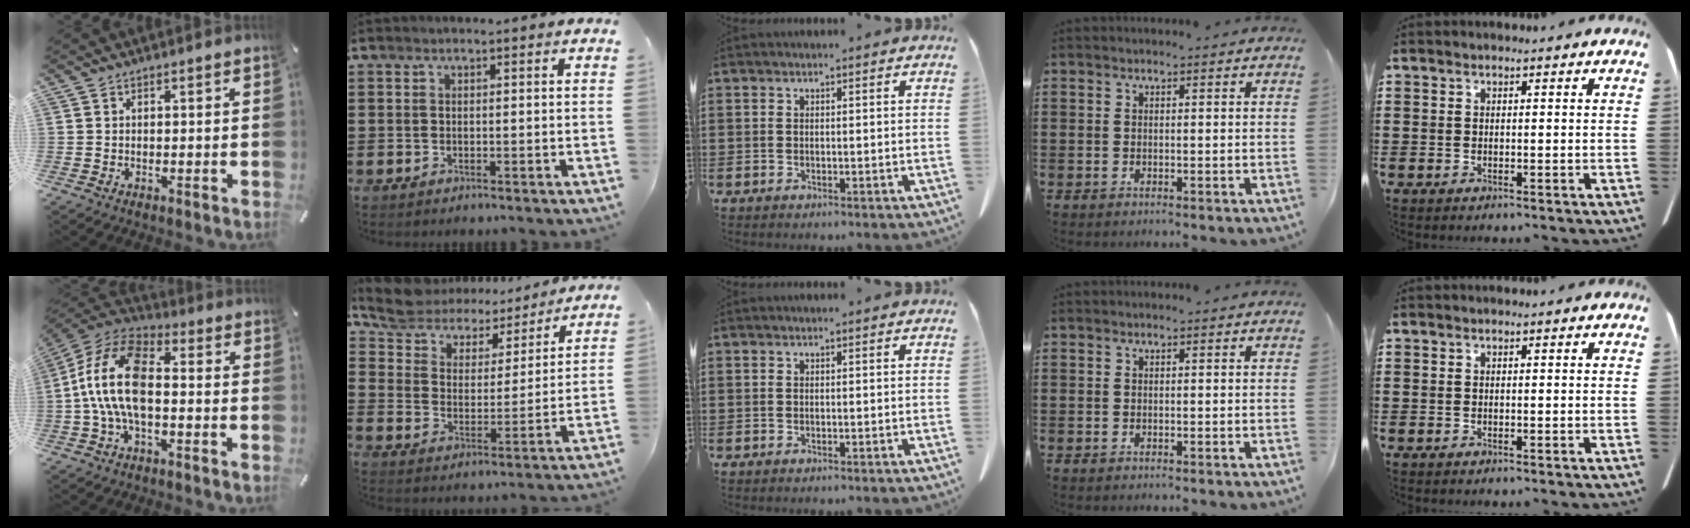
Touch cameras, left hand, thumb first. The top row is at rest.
{"thumb": {"total": 15.1, "force": [-1.7, 8.1, 12.6], "torque": [-0.269, 0.008, -0.034]}, "index": {"total": 7.2, "force": [6.9, 1.7, 0.8], "torque": [-0.056, -0.045, 0.120]}}